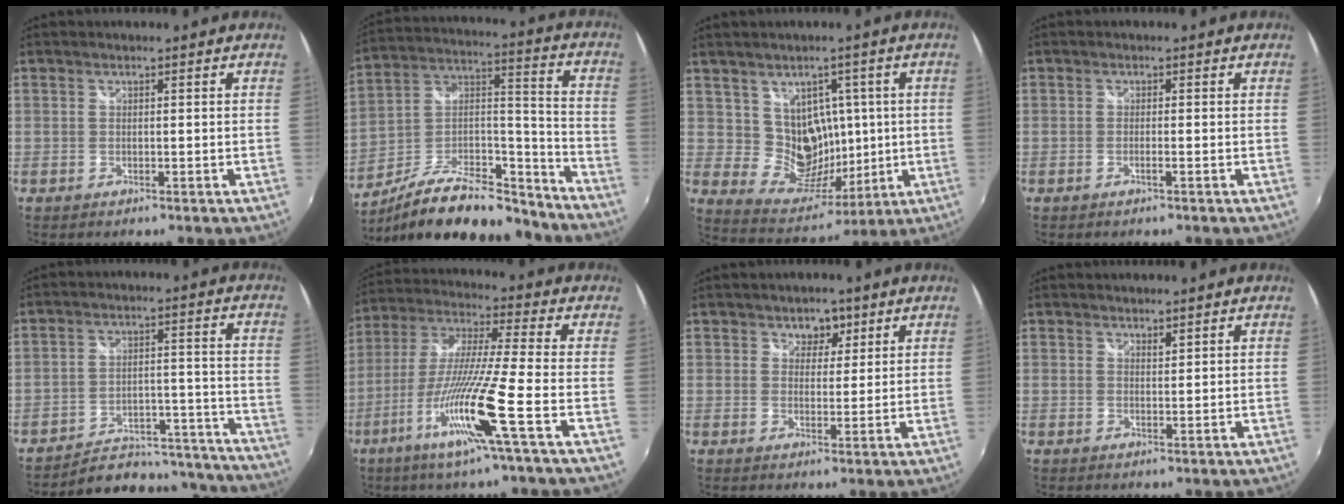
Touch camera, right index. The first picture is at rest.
{"total": 22.7, "force": [-17.3, 7.8, 12.5], "torque": [-0.220, 0.019, -0.266]}
{"total": 10.2, "force": [2.1, 9.1, 4.0], "torque": [-0.069, -0.003, 0.052]}
{"total": 1.2, "force": [-0.6, -0.2, 1.0], "torque": [-0.018, -0.002, -0.012]}
{"total": 22.0, "force": [-20.4, 6.7, 4.9], "torque": [-0.077, 0.052, -0.251]}
{"total": 15.8, "force": [-7.2, -1.3, 14.0], "torque": [-0.284, -0.026, -0.143]}
{"total": 3.4, "force": [1.9, 2.6, 1.0], "torque": [-0.004, 0.002, 0.030]}
{"total": 1.0, "force": [0.9, 0.2, 0.2], "torque": [-0.003, 0.000, 0.016]}